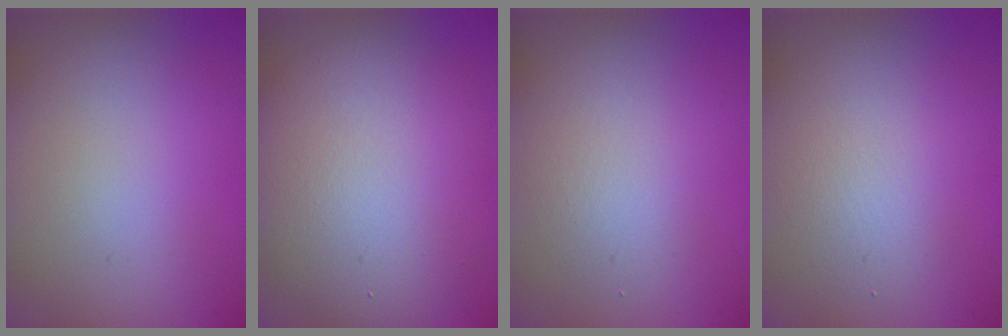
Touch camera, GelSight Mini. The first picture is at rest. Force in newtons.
{"total": 8.5, "press": 8.4, "slide": 0.4}
{"total": 2.1, "press": 2.1, "slide": 0.1}
{"total": 2.5, "press": 2.5, "slide": 0.1}